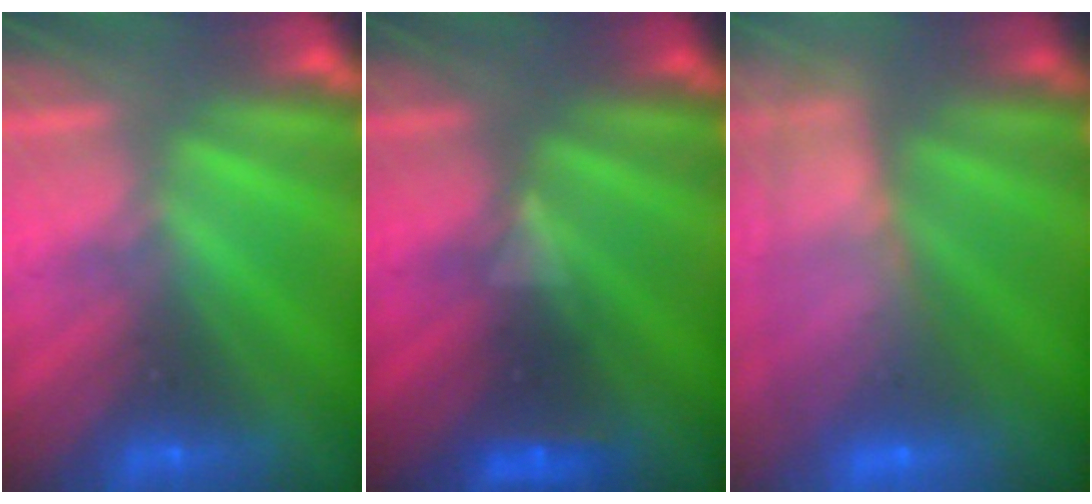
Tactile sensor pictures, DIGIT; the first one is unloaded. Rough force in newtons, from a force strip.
{"total": 2.9}
{"total": 6.6}